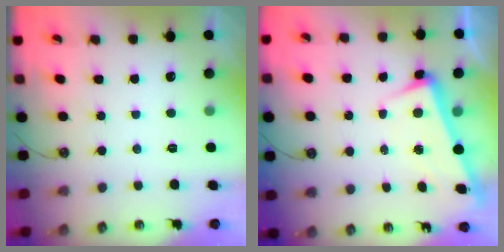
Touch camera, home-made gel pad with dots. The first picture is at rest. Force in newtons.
{"total": 3.4, "press": 3.2, "slide": 1.2}